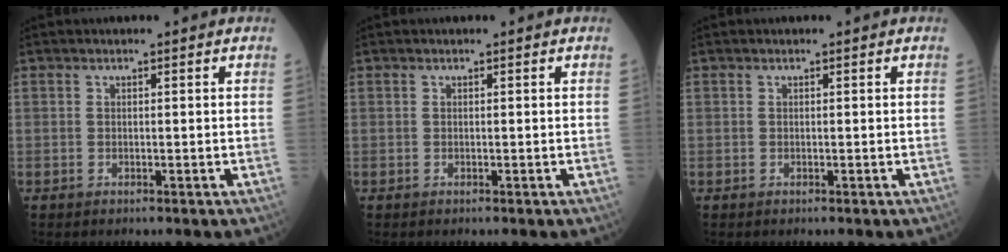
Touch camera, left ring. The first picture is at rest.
{"total": 0.0}
{"total": 0.0}